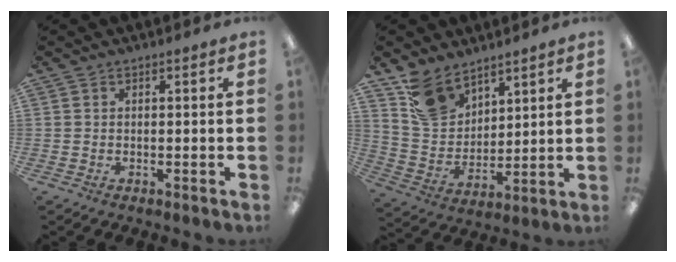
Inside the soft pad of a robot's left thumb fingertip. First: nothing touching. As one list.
[{"total": 12.2, "force": [8.8, 7.5, 4.0], "torque": [-0.095, -0.042, 0.176]}]